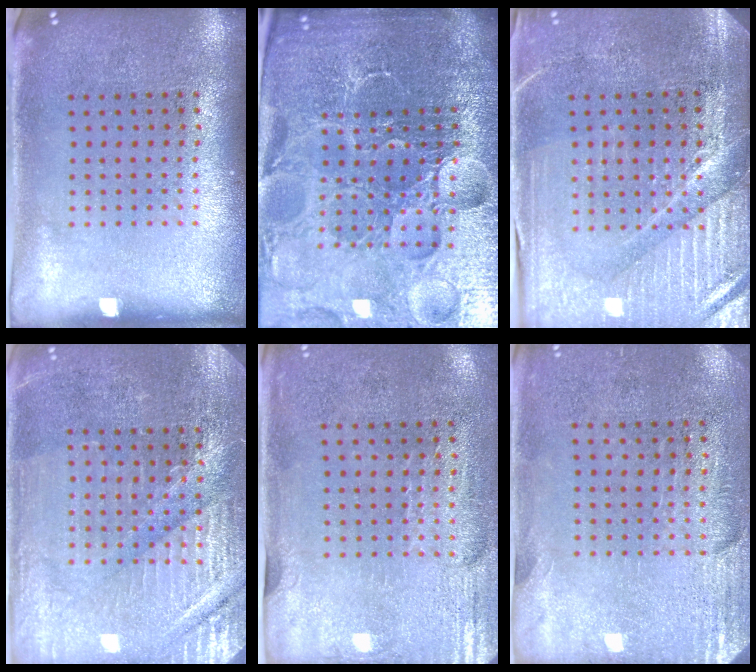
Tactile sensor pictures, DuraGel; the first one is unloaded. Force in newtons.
{"total": 6.8, "press": 6.0, "slide": 3.2}
{"total": 4.0, "press": 3.8, "slide": 1.2}
{"total": 3.9, "press": 3.7, "slide": 1.0}
{"total": 2.9, "press": 2.4, "slide": 1.6}
{"total": 2.8, "press": 2.4, "slide": 1.4}